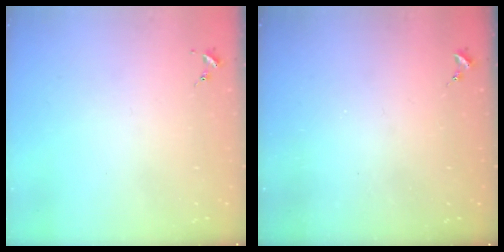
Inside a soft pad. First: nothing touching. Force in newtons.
{"total": 0.0}